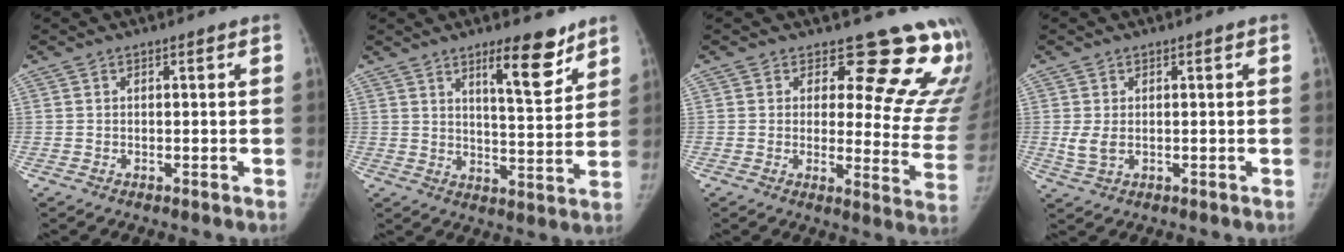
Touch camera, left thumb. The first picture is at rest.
{"total": 10.2, "force": [6.8, 2.7, 7.0], "torque": [-0.082, -0.051, 0.105]}
{"total": 17.3, "force": [14.2, 6.9, 7.1], "torque": [-0.030, -0.124, 0.141]}
{"total": 3.1, "force": [0.0, 2.0, 2.4], "torque": [-0.055, -0.008, 0.005]}